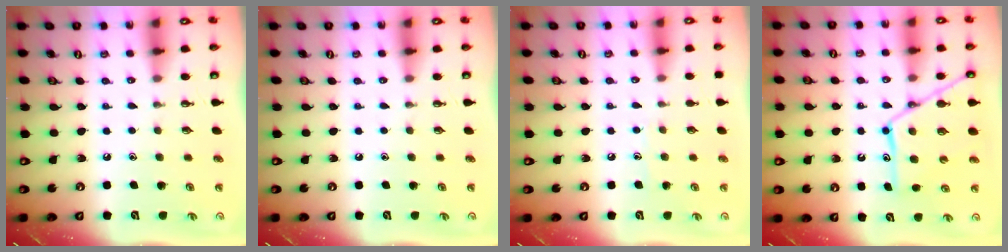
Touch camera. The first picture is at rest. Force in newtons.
{"total": 0.0}
{"total": 3.9, "press": 3.9, "slide": 0.5}
{"total": 14.2, "press": 14.2, "slide": 1.1}